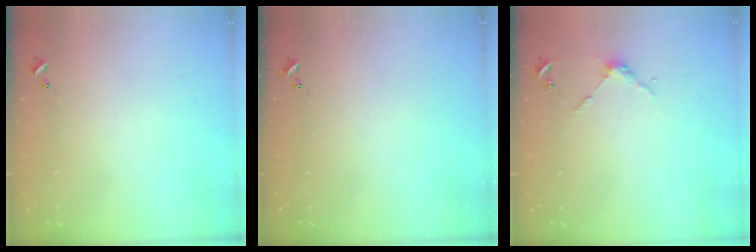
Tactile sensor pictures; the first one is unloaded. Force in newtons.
{"total": 0.0}
{"total": 3.7, "press": 3.7, "slide": 0.3}